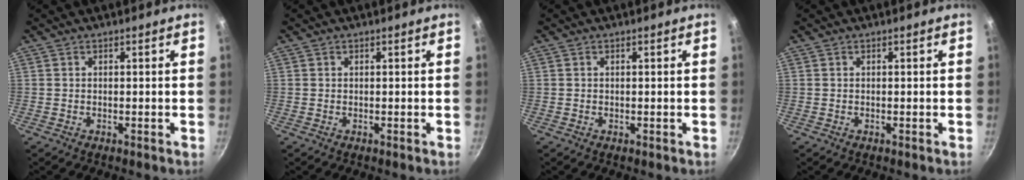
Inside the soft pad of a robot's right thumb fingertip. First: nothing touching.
{"total": 0.0}
{"total": 0.0}
{"total": 0.0}